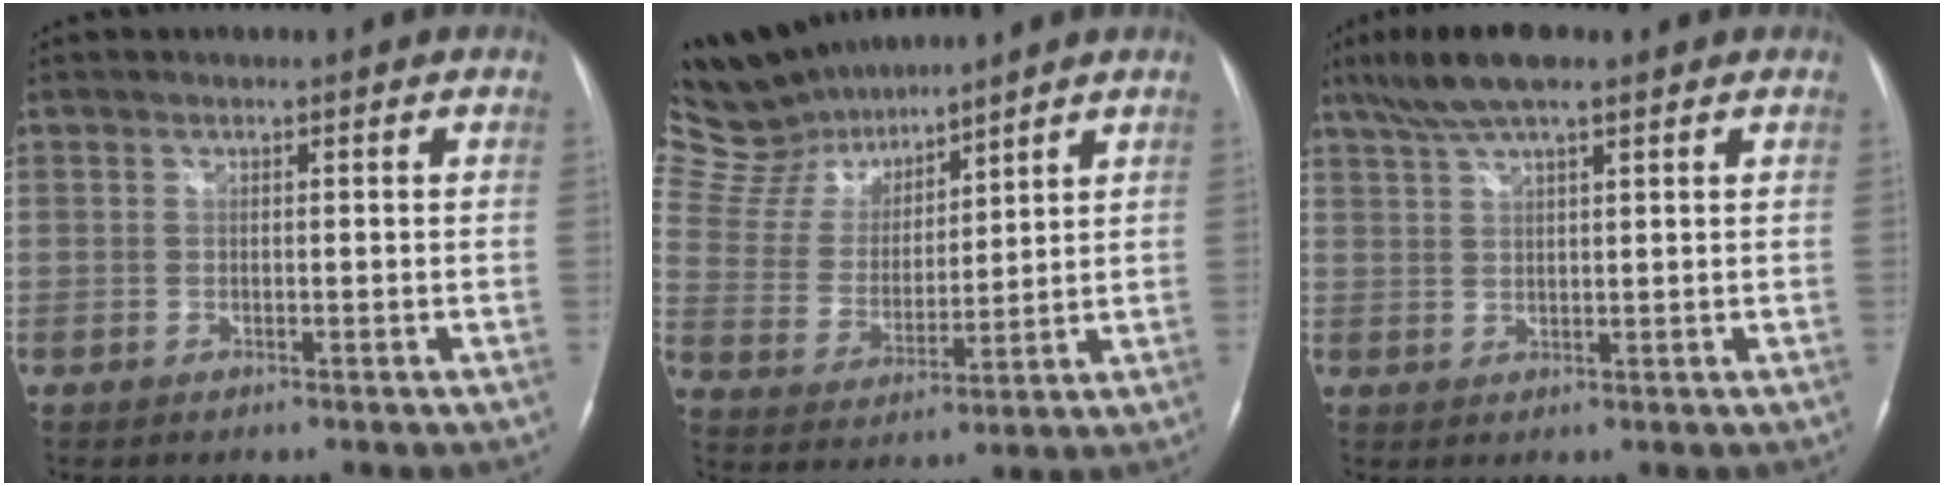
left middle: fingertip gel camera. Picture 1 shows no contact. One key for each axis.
{"total": 13.8, "fx": 12.6, "fy": 3.8, "fz": 4.0, "tx": -0.087, "ty": 0.023, "tz": 0.247}
{"total": 7.6, "fx": 5.5, "fy": 1.3, "fz": 5.1, "tx": -0.100, "ty": 0.021, "tz": 0.095}